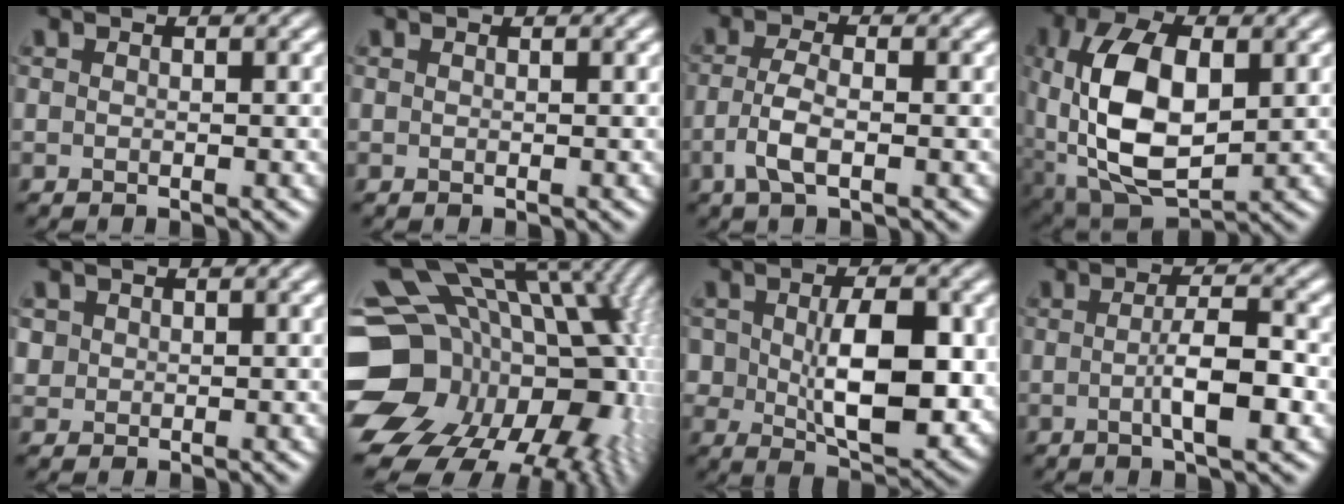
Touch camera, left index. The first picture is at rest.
{"total": 0.0}
{"total": 3.2, "force": [-1.1, 1.1, 2.8], "torque": [-0.067, 0.001, -0.027]}
{"total": 11.6, "force": [0.8, 6.5, 9.6], "torque": [-0.211, -0.003, 0.022]}
{"total": 1.1, "force": [0.2, 1.1, 0.1], "torque": [0.003, -0.003, 0.008]}
{"total": 21.8, "force": [-3.6, 16.3, 14.1], "torque": [-0.225, -0.010, -0.067]}
{"total": 9.0, "force": [-0.1, 5.2, 7.4], "torque": [-0.131, -0.016, 0.009]}
{"total": 4.4, "force": [-0.7, 0.9, 4.3], "torque": [-0.071, 0.000, -0.014]}